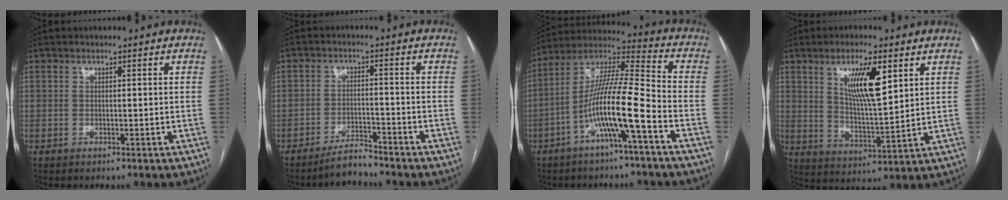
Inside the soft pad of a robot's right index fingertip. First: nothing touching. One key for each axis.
{"total": 3.7, "fx": -3.6, "fy": 0.4, "fz": 0.8, "tx": -0.011, "ty": -0.010, "tz": -0.065}
{"total": 13.3, "fx": -5.2, "fy": 0.3, "fz": 12.2, "tx": -0.232, "ty": 0.016, "tz": -0.100}
{"total": 9.9, "fx": 4.4, "fy": 1.8, "fz": 8.7, "tx": -0.156, "ty": -0.006, "tz": 0.082}